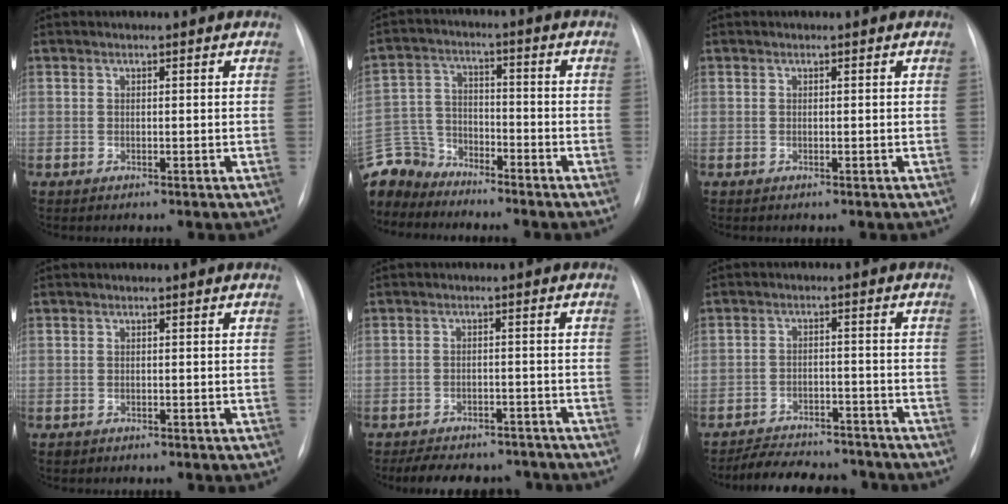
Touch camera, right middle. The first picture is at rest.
{"total": 10.2, "force": [-9.5, 3.7, 0.6], "torque": [-0.028, 0.013, -0.187]}
{"total": 0.0}
{"total": 0.6, "force": [-0.4, 0.5, 0.0], "torque": [-0.004, 0.002, -0.006]}
{"total": 12.4, "force": [-10.7, 4.9, 3.7], "torque": [-0.066, 0.009, -0.133]}
{"total": 12.1, "force": [-10.9, 3.9, 3.2], "torque": [-0.048, 0.013, -0.151]}